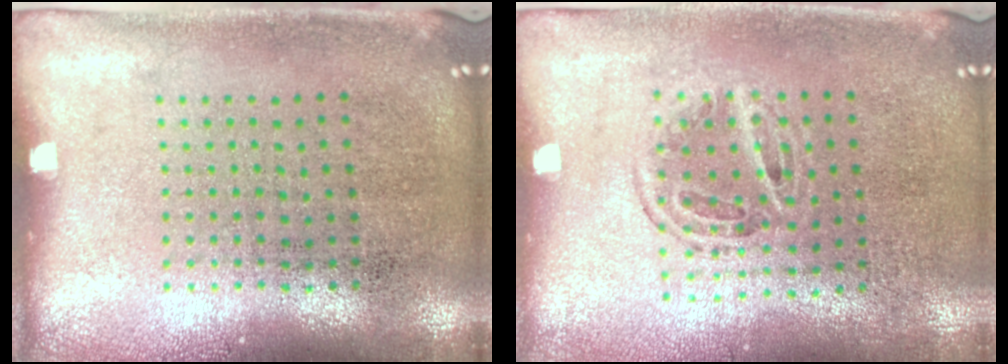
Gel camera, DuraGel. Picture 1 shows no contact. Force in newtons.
{"total": 1.0, "press": 0.9, "slide": 0.4}